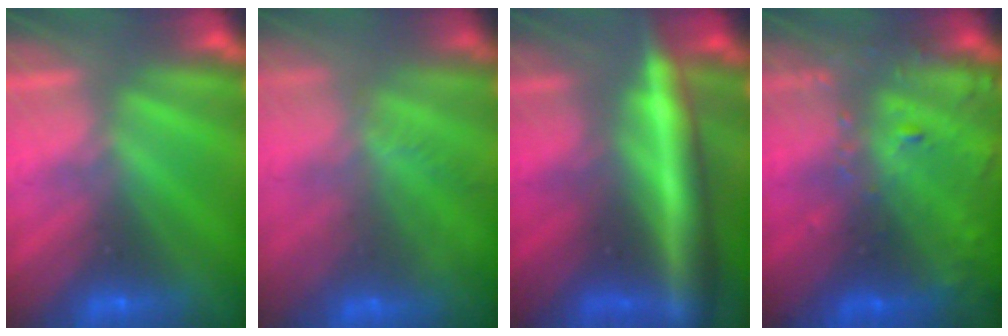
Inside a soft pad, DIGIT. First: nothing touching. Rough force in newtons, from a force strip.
{"total": 6.9}
{"total": 6.6}
{"total": 8.2}